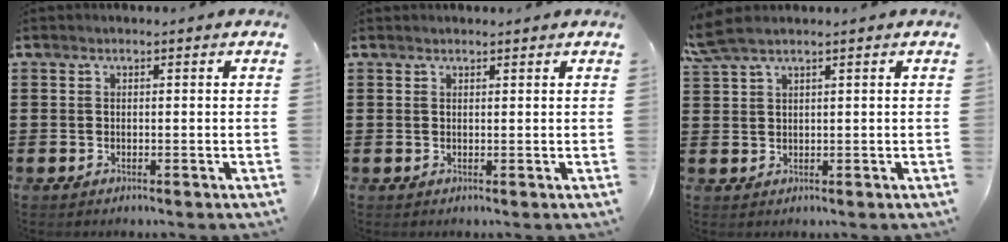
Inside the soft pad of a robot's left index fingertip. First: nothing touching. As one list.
[{"total": 0.7, "force": [0.7, 0.0, 0.2], "torque": [-0.006, -0.001, 0.013]}, {"total": 2.9, "force": [2.0, 0.5, 2.0], "torque": [-0.045, 0.002, 0.037]}]